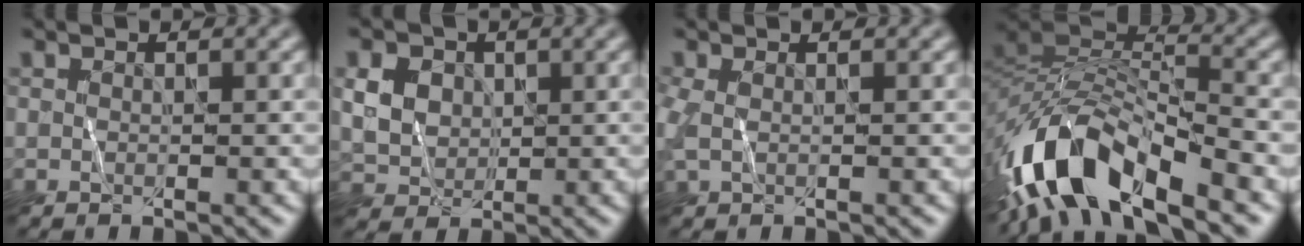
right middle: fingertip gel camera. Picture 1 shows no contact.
{"total": 3.4, "force": [0.9, 2.9, 1.5], "torque": [-0.028, 0.001, 0.018]}
{"total": 1.8, "force": [0.1, 1.1, 1.3], "torque": [-0.041, 0.000, 0.000]}
{"total": 11.5, "force": [-7.4, 4.4, 7.5], "torque": [-0.133, 0.008, -0.147]}